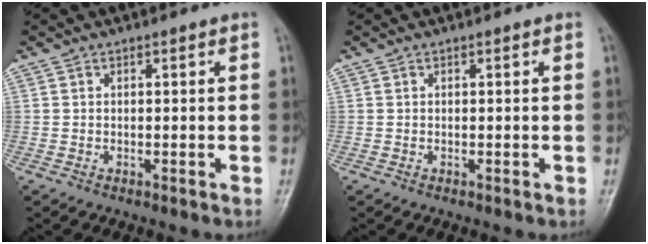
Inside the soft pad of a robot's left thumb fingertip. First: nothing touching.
{"total": 0.0}